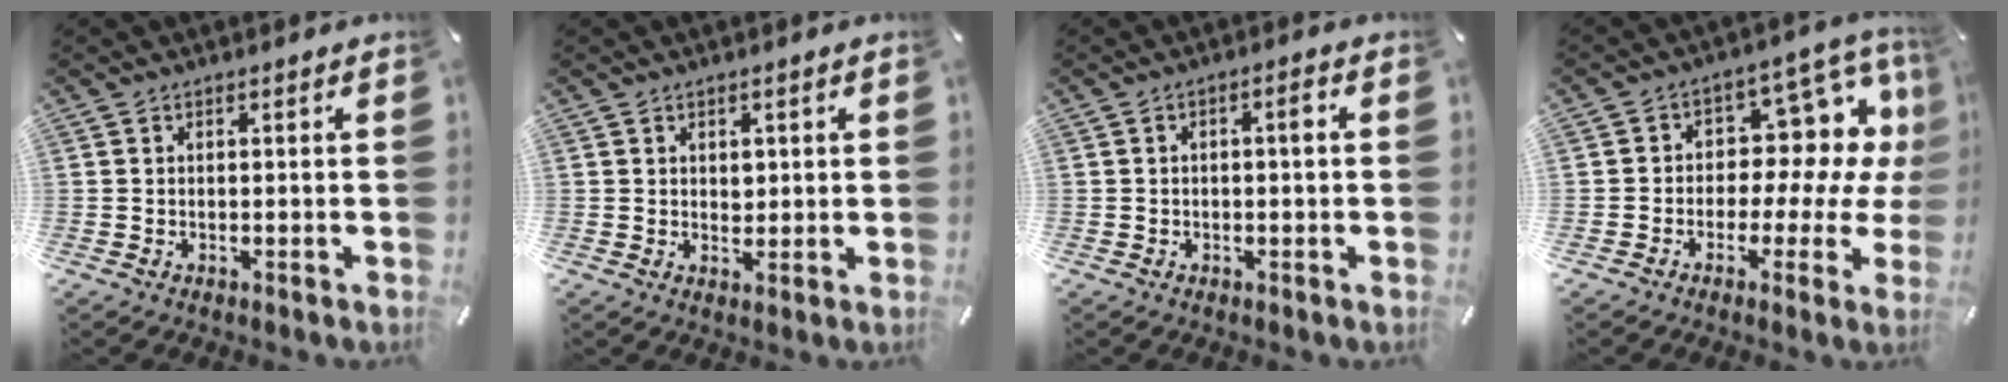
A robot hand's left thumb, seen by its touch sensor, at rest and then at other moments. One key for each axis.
{"total": 2.1, "fx": 0.6, "fy": 1.8, "fz": 0.9, "tx": 0.004, "ty": -0.006, "tz": 0.005}
{"total": 2.3, "fx": 0.0, "fy": 0.8, "fz": 2.2, "tx": -0.032, "ty": 0.008, "tz": -0.006}
{"total": 11.7, "fx": 2.5, "fy": 8.3, "fz": 7.8, "tx": -0.099, "ty": -0.025, "tz": 0.041}